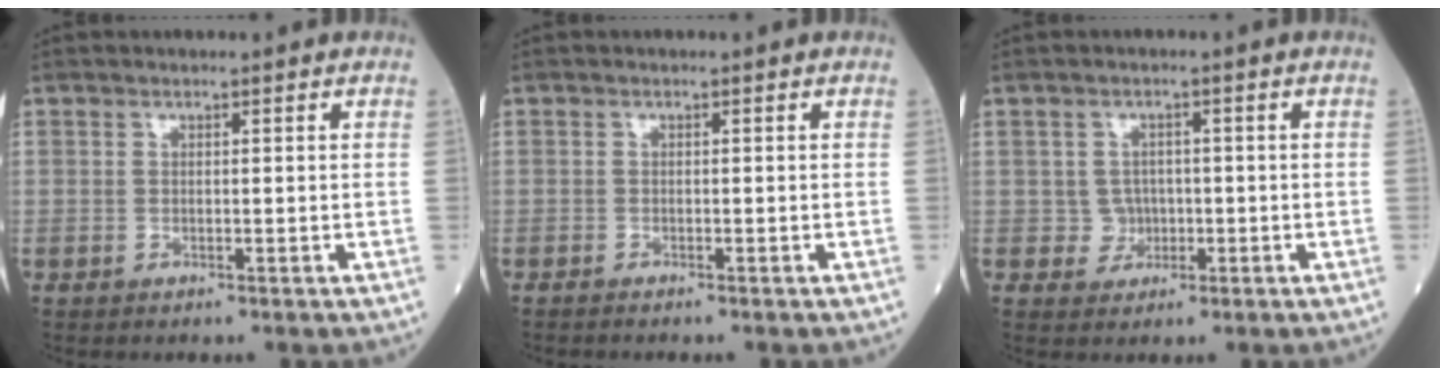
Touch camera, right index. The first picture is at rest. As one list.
[{"total": 0.8, "force": [-0.8, -0.1, 0.2], "torque": [-0.005, 0.000, -0.014]}, {"total": 2.6, "force": [-0.4, 2.6, 0.5], "torque": [0.000, 0.007, -0.005]}]